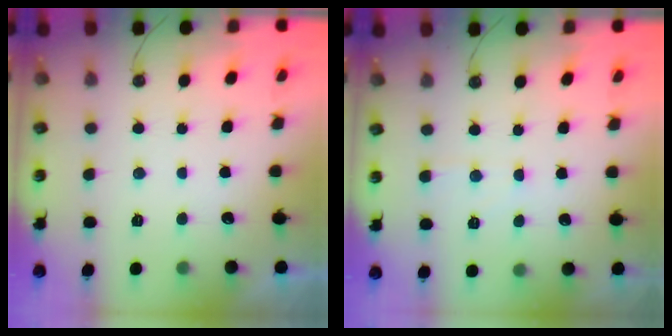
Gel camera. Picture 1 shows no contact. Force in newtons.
{"total": 3.9, "press": 3.9, "slide": 0.6}